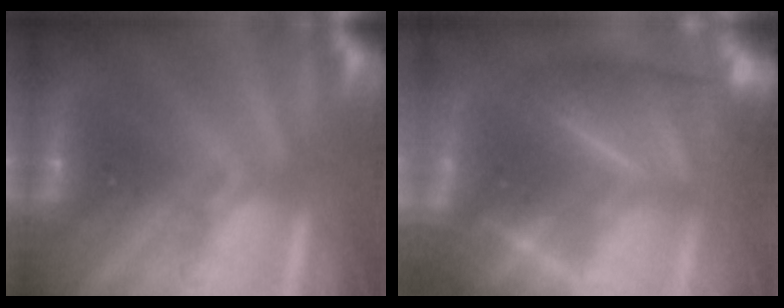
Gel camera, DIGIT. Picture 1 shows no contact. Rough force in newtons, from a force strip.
{"total": 9.0}